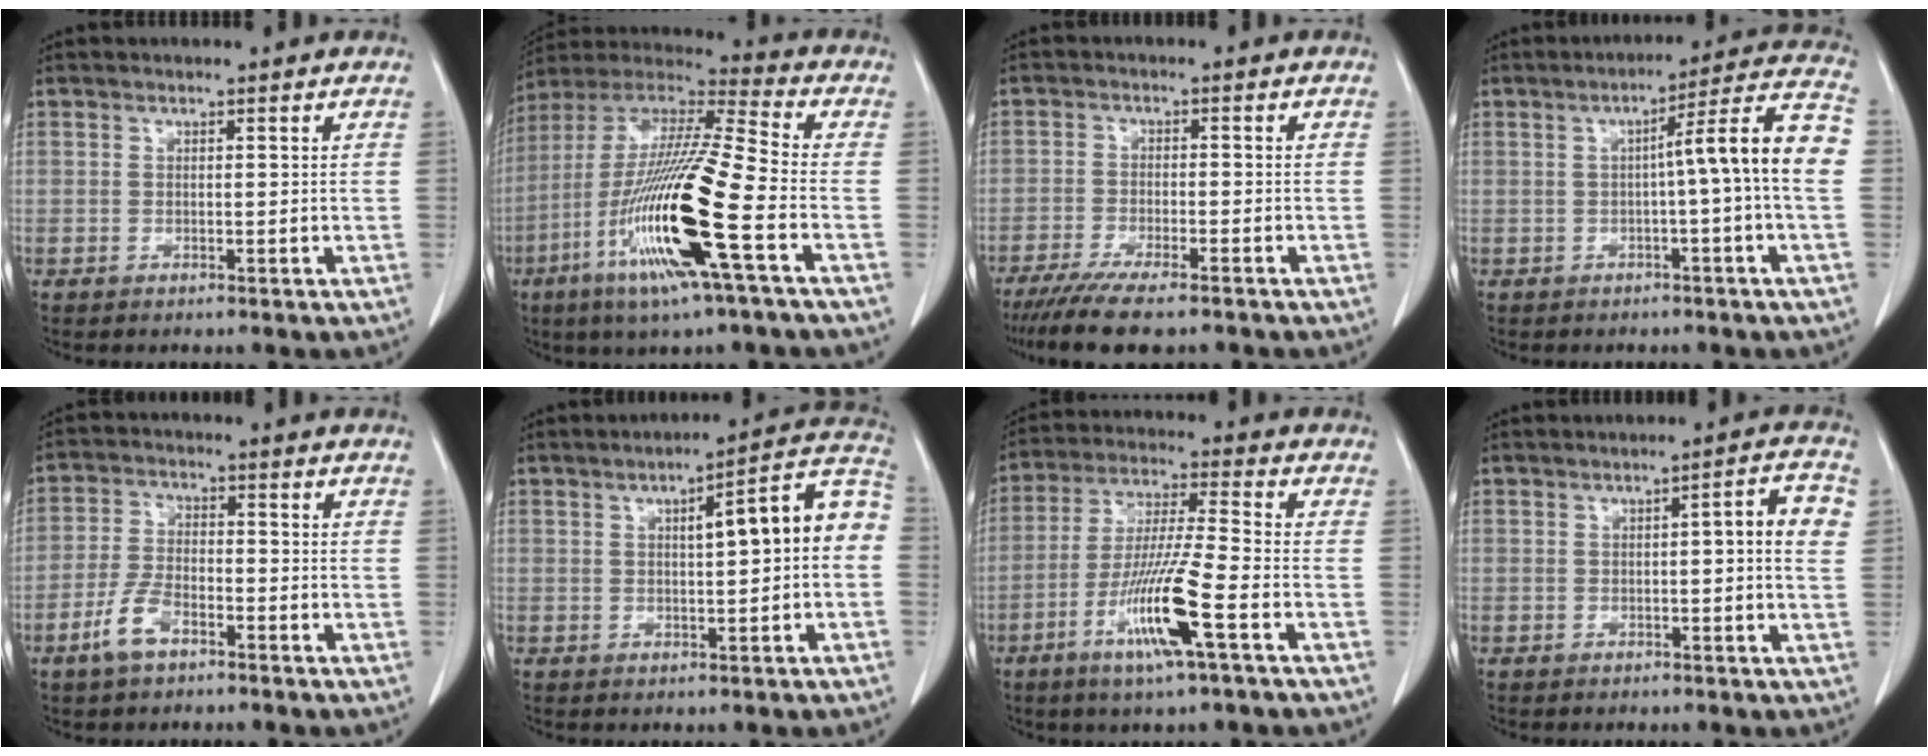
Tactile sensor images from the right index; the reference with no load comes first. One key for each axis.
{"total": 21.1, "fx": -7.3, "fy": 0.6, "fz": 19.8, "tx": -0.419, "ty": -0.031, "tz": -0.144}
{"total": 10.0, "fx": -8.0, "fy": 1.4, "fz": 5.8, "tx": -0.087, "ty": -0.021, "tz": -0.126}
{"total": 10.1, "fx": -0.7, "fy": -1.2, "fz": 10.0, "tx": -0.133, "ty": 0.022, "tz": -0.013}
{"total": 5.9, "fx": -3.6, "fy": 2.4, "fz": 4.1, "tx": -0.094, "ty": 0.000, "tz": -0.072}
{"total": 10.6, "fx": 0.9, "fy": 1.7, "fz": 10.4, "tx": -0.138, "ty": 0.037, "tz": 0.007}
{"total": 12.5, "fx": -5.3, "fy": -0.3, "fz": 11.3, "tx": -0.224, "ty": -0.017, "tz": -0.102}
{"total": 5.2, "fx": 0.6, "fy": 0.6, "fz": 5.2, "tx": -0.065, "ty": 0.013, "tz": 0.002}